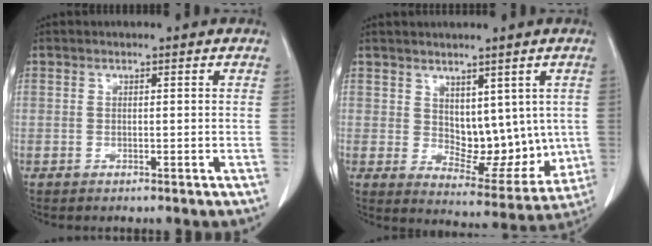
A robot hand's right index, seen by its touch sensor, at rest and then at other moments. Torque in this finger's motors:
{"motor_torque": [0.54, 0.57, 0.12, 0.04]}